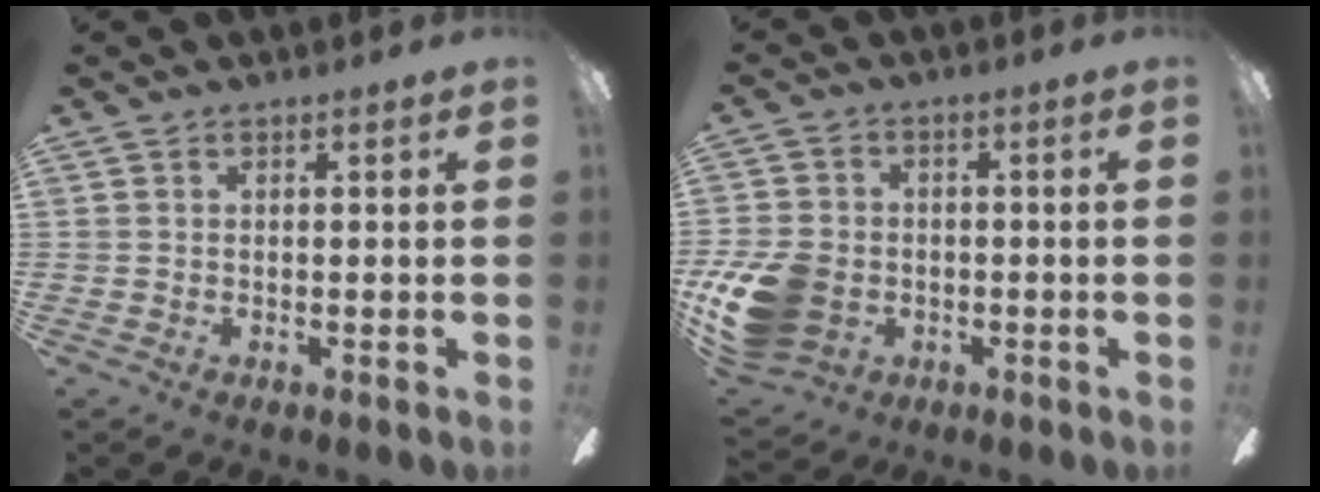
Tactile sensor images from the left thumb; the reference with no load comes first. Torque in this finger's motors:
{"motor_torque": [-0.68, 0.94, 0.48, -0.40, 0.23]}